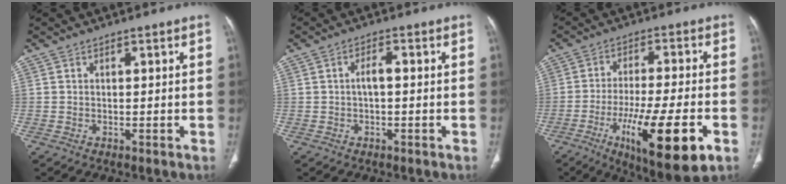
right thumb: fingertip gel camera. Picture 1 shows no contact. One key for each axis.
{"total": 2.4, "fx": -0.1, "fy": 1.0, "fz": 2.2, "tx": -0.042, "ty": 0.011, "tz": -0.003}
{"total": 18.2, "fx": -7.0, "fy": 4.4, "fz": 16.2, "tx": -0.278, "ty": 0.004, "tz": -0.102}